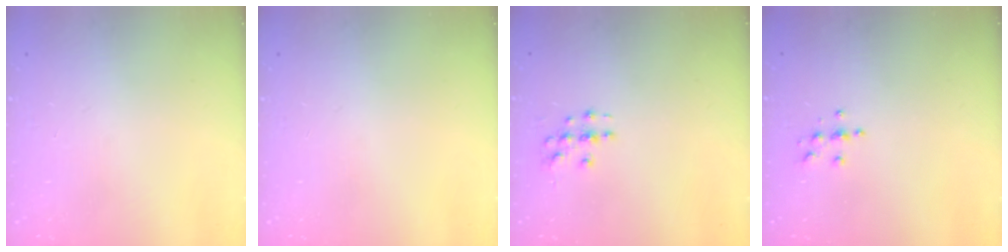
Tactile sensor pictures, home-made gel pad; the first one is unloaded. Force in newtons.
{"total": 0.0}
{"total": 3.3, "press": 3.3, "slide": 0.2}
{"total": 3.9, "press": 3.9, "slide": 0.4}